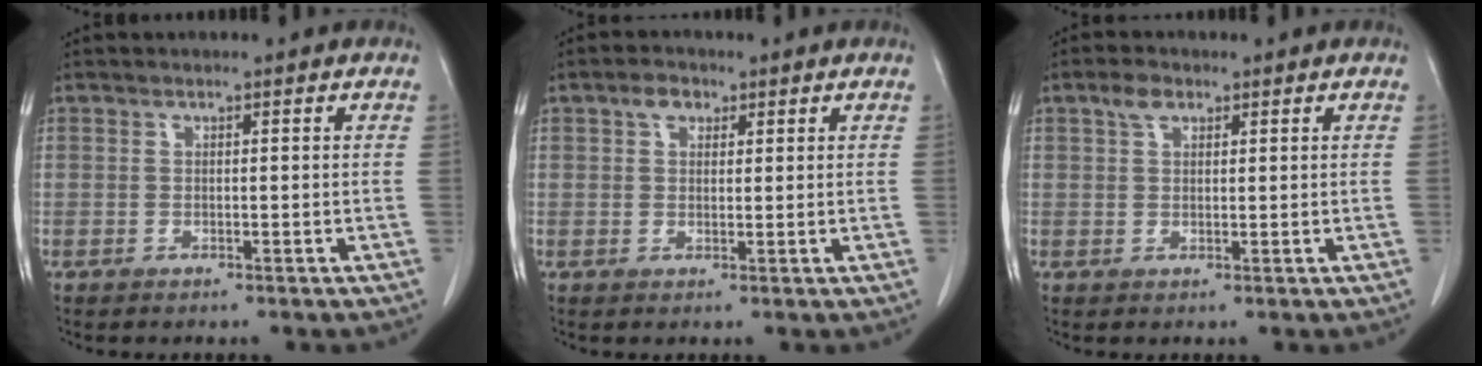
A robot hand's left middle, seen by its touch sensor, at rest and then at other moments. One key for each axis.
{"total": 2.7, "fx": 1.5, "fy": 1.7, "fz": 1.4, "tx": -0.026, "ty": 0.008, "tz": 0.027}
{"total": 2.4, "fx": 1.5, "fy": 1.3, "fz": 1.4, "tx": -0.028, "ty": 0.007, "tz": 0.029}